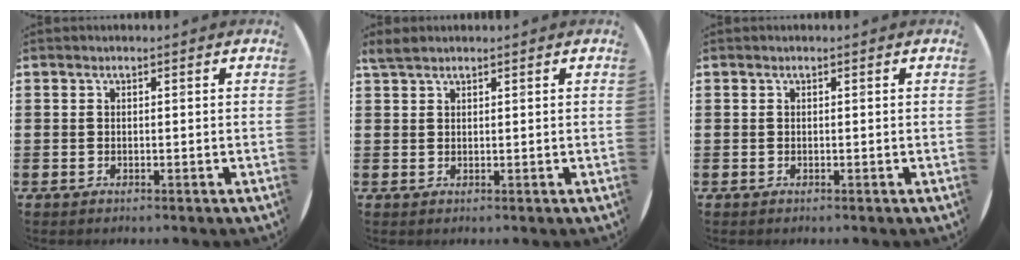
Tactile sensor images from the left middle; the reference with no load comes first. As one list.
[{"total": 1.7, "force": [1.5, 0.4, 0.5], "torque": [-0.013, 0.005, 0.030]}, {"total": 0.0}]